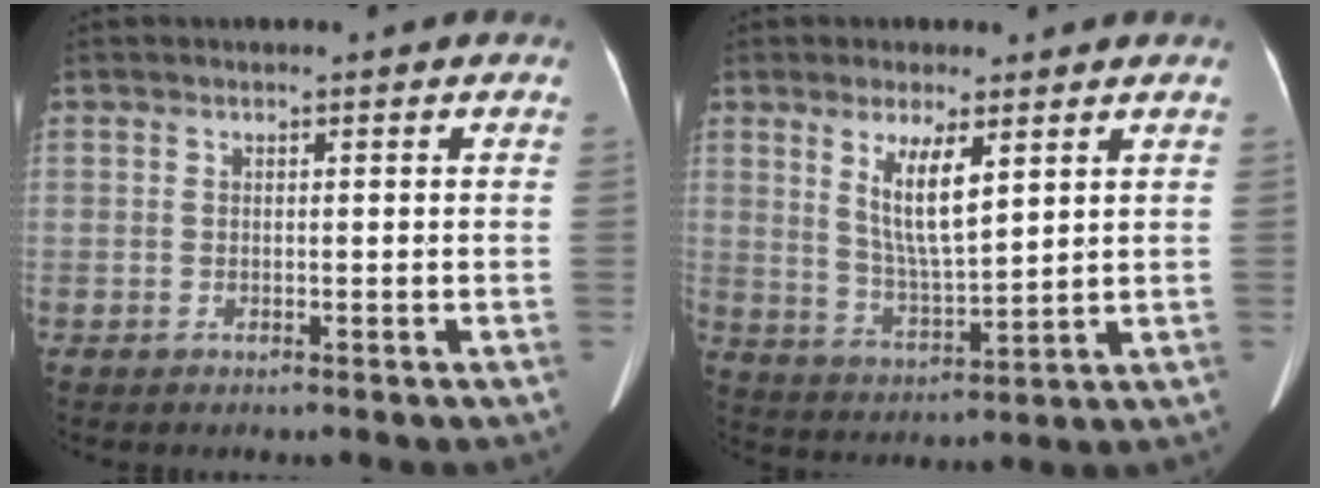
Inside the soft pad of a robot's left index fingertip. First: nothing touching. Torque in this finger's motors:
{"motor_torque": [0.88, -0.81, 0.21, 0.18]}